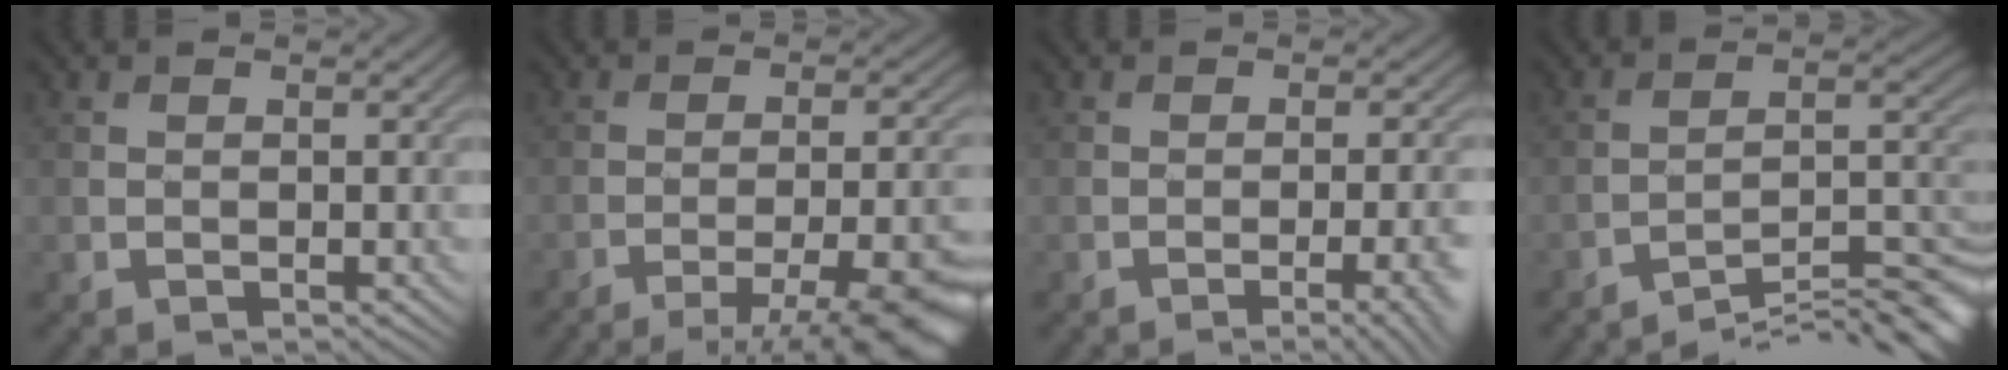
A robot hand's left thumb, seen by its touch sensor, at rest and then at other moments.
{"total": 11.8, "force": [-8.4, 2.2, 8.0], "torque": [-0.105, 0.002, -0.107]}
{"total": 5.0, "force": [-2.5, 1.1, 4.1], "torque": [-0.045, -0.001, -0.028]}
{"total": 10.2, "force": [-8.8, 0.8, 5.1], "torque": [-0.080, 0.015, -0.142]}